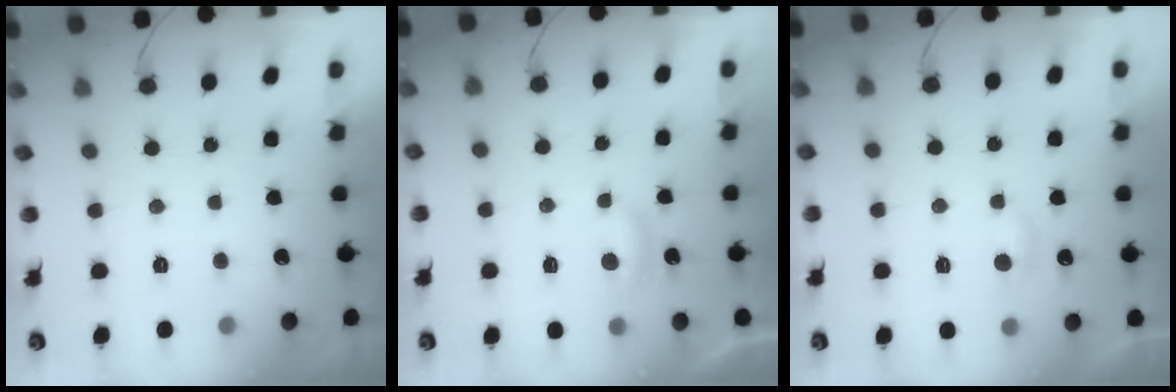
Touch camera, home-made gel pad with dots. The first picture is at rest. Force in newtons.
{"total": 3.6, "press": 3.6, "slide": 0.4}
{"total": 3.9, "press": 3.9, "slide": 0.5}